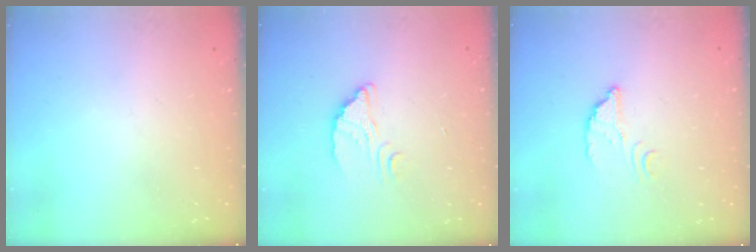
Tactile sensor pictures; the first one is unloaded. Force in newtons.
{"total": 2.7, "press": 2.7, "slide": 0.1}
{"total": 4.1, "press": 4.1, "slide": 0.1}